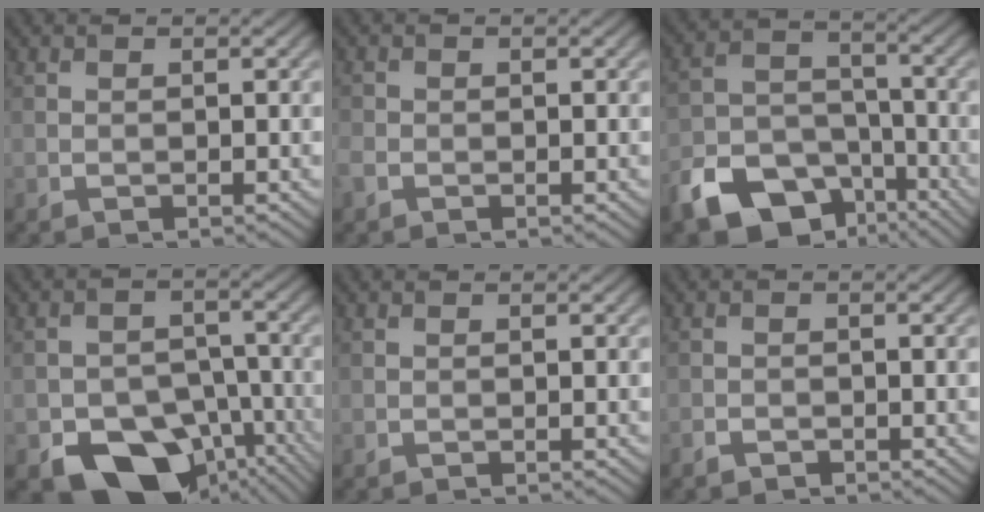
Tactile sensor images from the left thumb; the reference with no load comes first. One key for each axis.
{"total": 1.6, "fx": -0.9, "fy": 1.1, "fz": 0.6, "tx": -0.021, "ty": -0.003, "tz": -0.024}
{"total": 13.2, "fx": -8.2, "fy": 8.0, "fz": 6.5, "tx": -0.146, "ty": -0.023, "tz": -0.148}
{"total": 13.8, "fx": -8.7, "fy": 8.7, "fz": 6.3, "tx": -0.093, "ty": -0.024, "tz": -0.126}
{"total": 0.0}
{"total": 1.2, "fx": -0.9, "fy": 0.6, "fz": 0.4, "tx": -0.007, "ty": -0.001, "tz": -0.020}